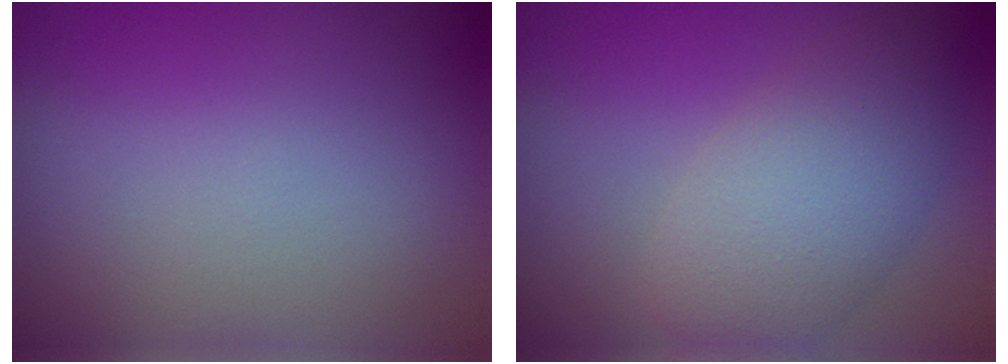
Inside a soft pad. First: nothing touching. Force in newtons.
{"total": 5.5, "press": 5.5, "slide": 0.3}